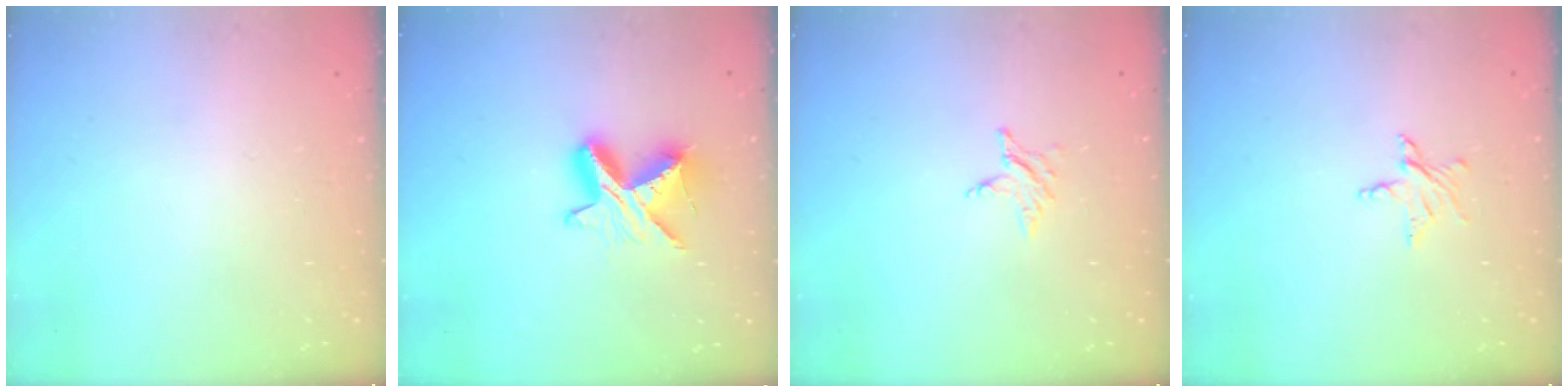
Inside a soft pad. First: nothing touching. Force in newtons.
{"total": 9.5, "press": 9.5, "slide": 0.6}
{"total": 2.9, "press": 2.9, "slide": 0.3}
{"total": 4.4, "press": 4.3, "slide": 0.6}